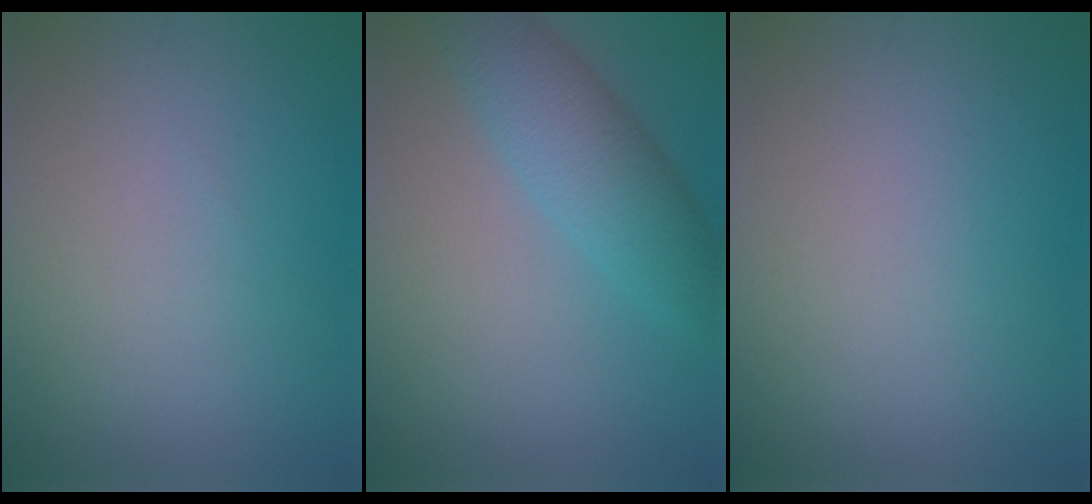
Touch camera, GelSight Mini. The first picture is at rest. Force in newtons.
{"total": 4.8, "press": 4.8, "slide": 0.1}
{"total": 0.0}